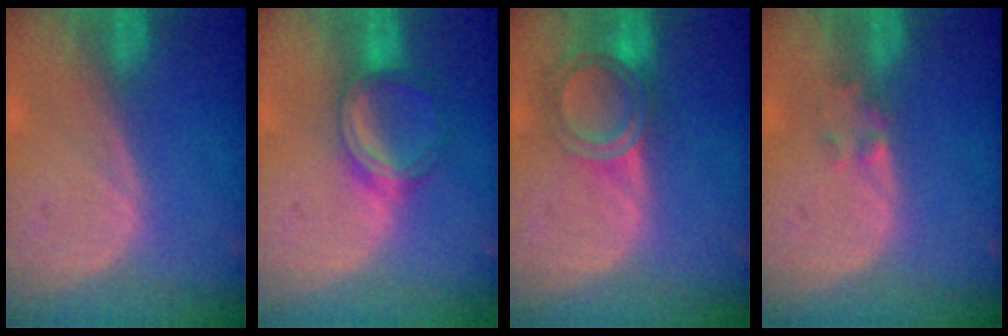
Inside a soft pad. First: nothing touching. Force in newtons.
{"total": 5.1, "press": 5.1, "slide": 0.3}
{"total": 6.1, "press": 5.3, "slide": 3.0}
{"total": 1.6, "press": 1.4, "slide": 0.9}